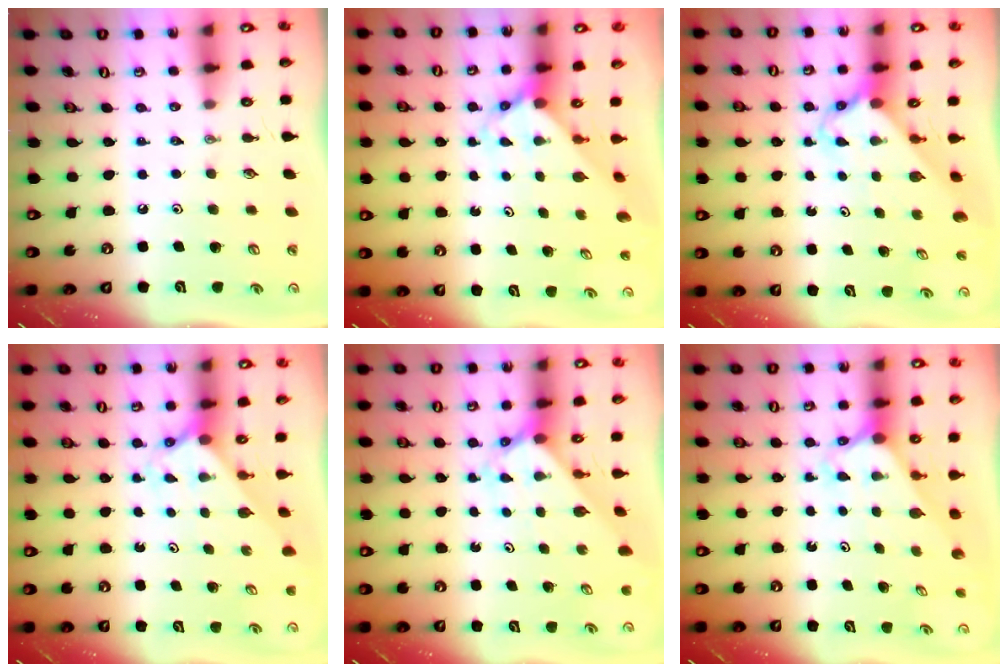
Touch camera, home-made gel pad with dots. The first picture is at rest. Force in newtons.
{"total": 3.5, "press": 3.5, "slide": 0.3}
{"total": 2.5, "press": 2.5, "slide": 0.2}
{"total": 1.9, "press": 1.9, "slide": 0.1}
{"total": 2.1, "press": 2.1, "slide": 0.1}
{"total": 2.2, "press": 2.2, "slide": 0.2}